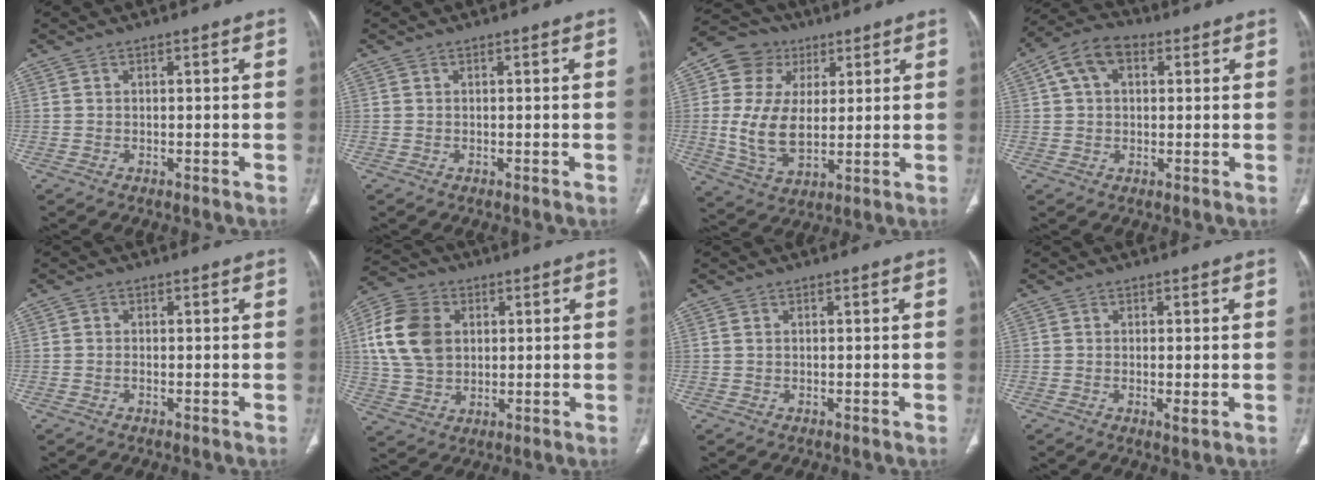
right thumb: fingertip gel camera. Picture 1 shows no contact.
{"total": 0.0}
{"total": 14.8, "force": [2.5, 11.0, 9.5], "torque": [-0.165, -0.004, 0.048]}
{"total": 8.4, "force": [2.6, 5.6, 5.6], "torque": [-0.098, 0.020, 0.039]}
{"total": 0.7, "force": [-0.2, 0.5, 0.5], "torque": [-0.007, 0.001, -0.007]}
{"total": 13.6, "force": [2.8, 10.2, 8.6], "torque": [-0.152, 0.001, 0.052]}
{"total": 0.7, "force": [0.3, 0.5, 0.5], "torque": [-0.012, 0.002, 0.007]}
{"total": 1.9, "force": [-0.3, 0.4, 1.8], "torque": [-0.035, -0.007, -0.007]}